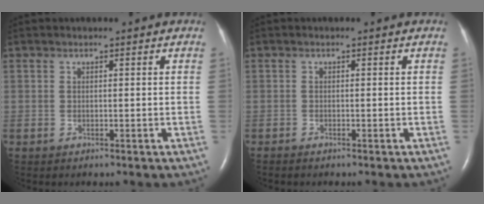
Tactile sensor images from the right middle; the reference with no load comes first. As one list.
[{"total": 0.6, "force": [-0.5, 0.1, 0.3], "torque": [-0.010, -0.002, -0.008]}]